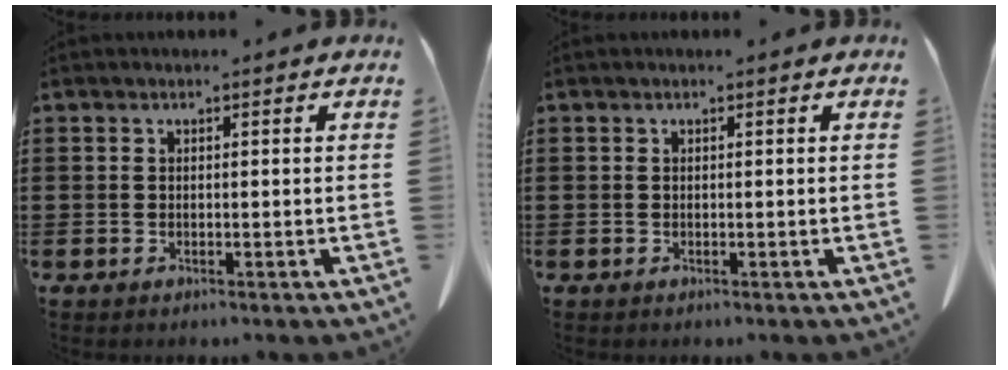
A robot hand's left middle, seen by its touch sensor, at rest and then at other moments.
{"total": 0.0}